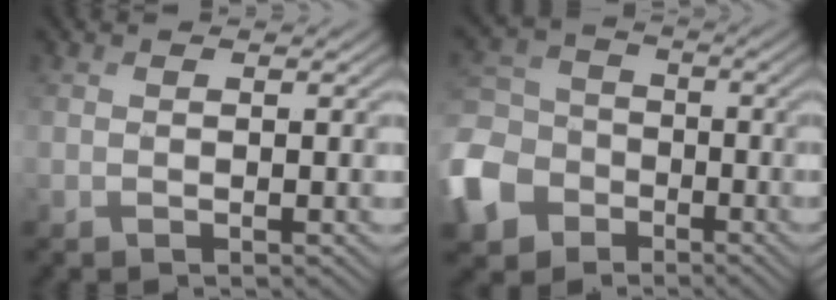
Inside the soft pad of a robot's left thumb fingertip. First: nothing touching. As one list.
[{"total": 12.0, "force": [-5.6, 9.2, 5.4], "torque": [-0.181, -0.027, -0.126]}]